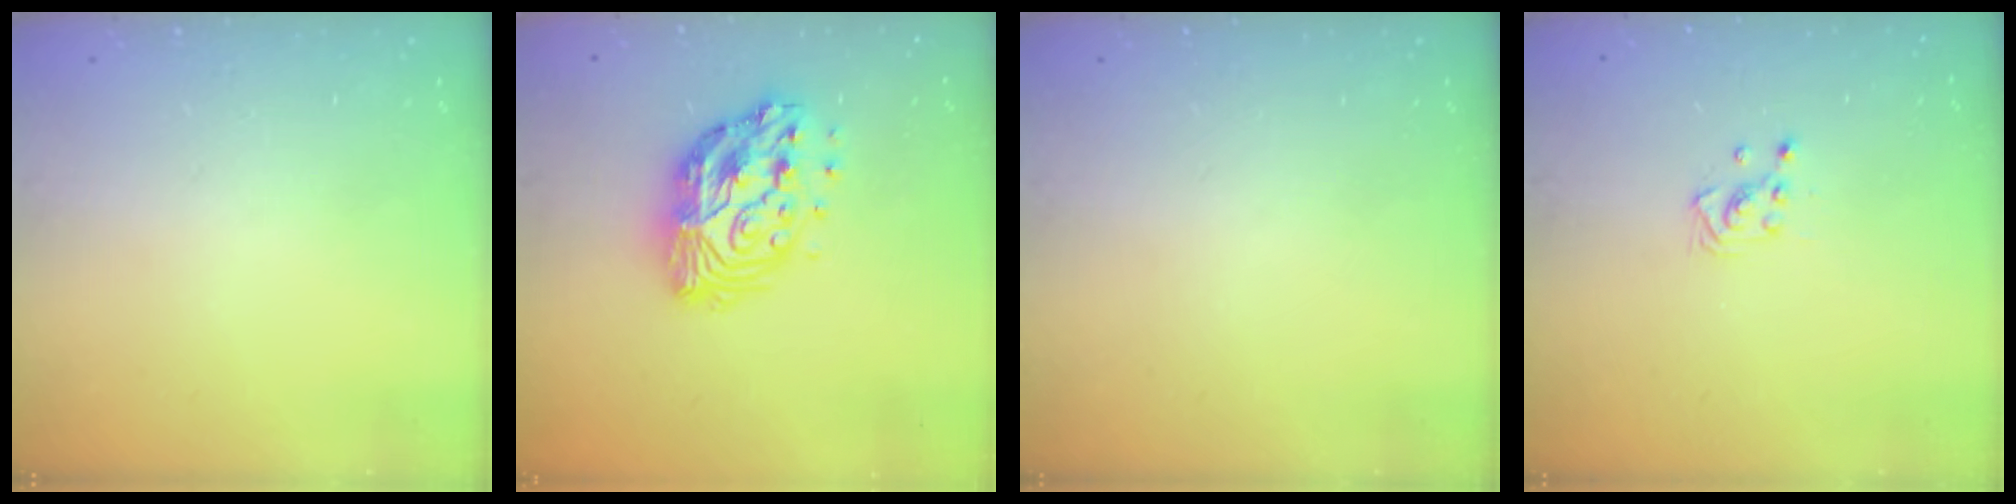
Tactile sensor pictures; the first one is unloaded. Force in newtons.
{"total": 15.1, "press": 15.0, "slide": 1.1}
{"total": 0.0}
{"total": 3.1, "press": 3.1, "slide": 0.3}